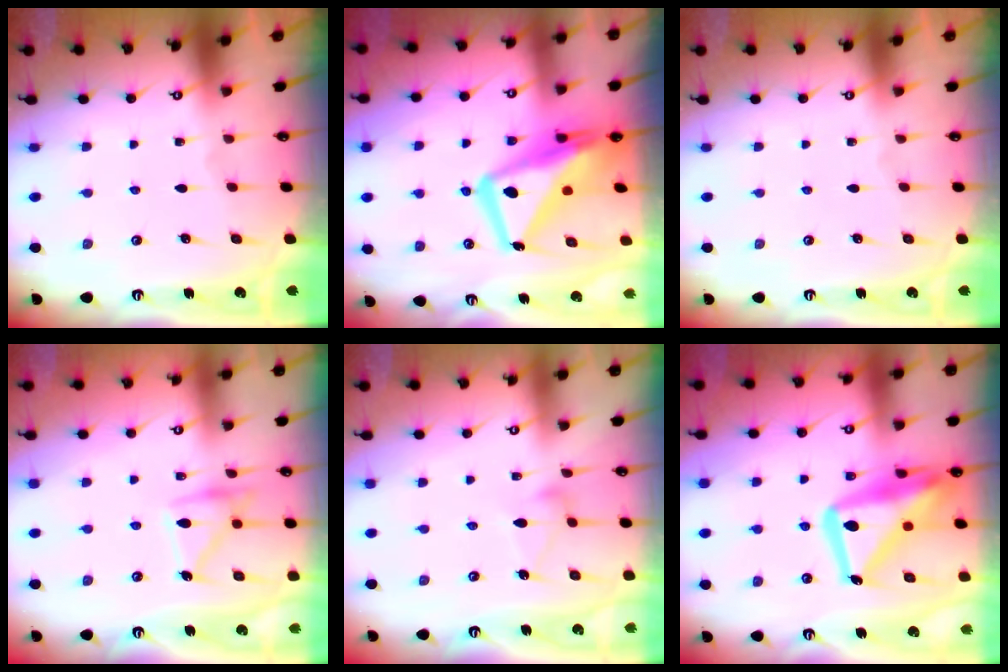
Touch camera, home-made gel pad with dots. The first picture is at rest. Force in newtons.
{"total": 16.9, "press": 16.9, "slide": 1.7}
{"total": 0.0}
{"total": 14.8, "press": 14.8, "slide": 0.9}
{"total": 6.7, "press": 6.7, "slide": 0.4}
{"total": 20.7, "press": 20.6, "slide": 2.0}